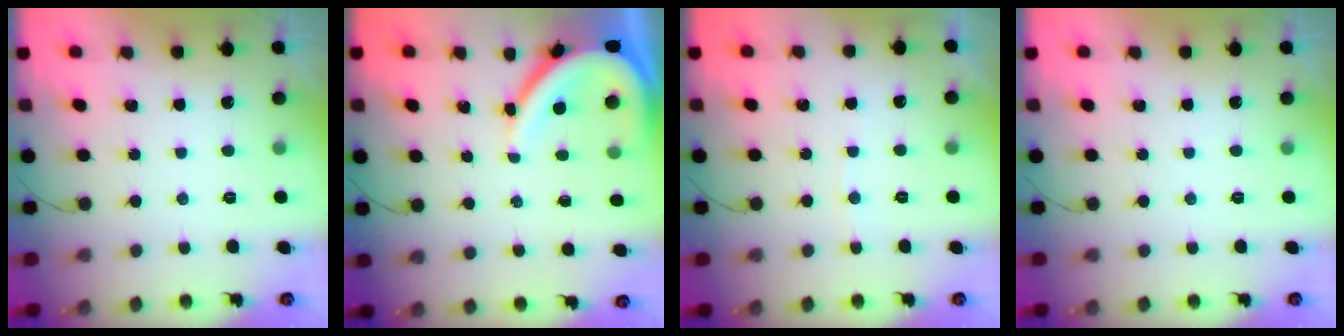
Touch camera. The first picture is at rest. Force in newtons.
{"total": 9.2, "press": 9.1, "slide": 0.9}
{"total": 2.2, "press": 2.2, "slide": 0.3}
{"total": 0.0}